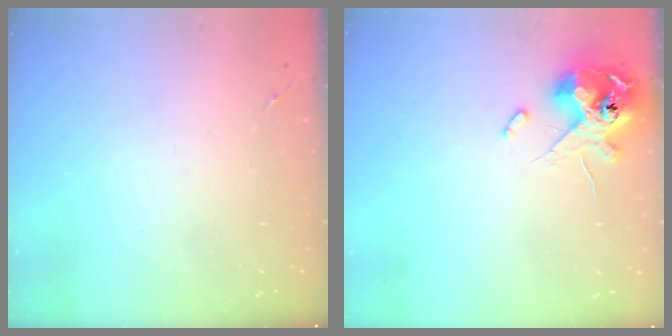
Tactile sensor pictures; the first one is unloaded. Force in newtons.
{"total": 12.4, "press": 12.2, "slide": 2.1}